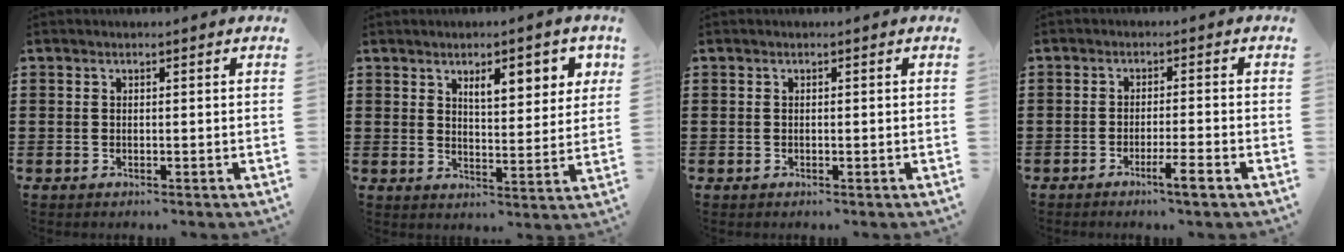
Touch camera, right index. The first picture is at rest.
{"total": 6.1, "force": [3.1, 2.2, 4.8], "torque": [-0.070, -0.003, 0.045]}
{"total": 0.0}
{"total": 3.4, "force": [-2.3, -0.2, 2.4], "torque": [-0.038, -0.004, -0.041]}